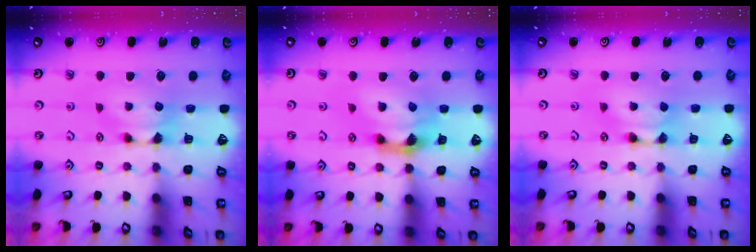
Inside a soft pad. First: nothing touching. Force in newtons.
{"total": 4.6, "press": 4.1, "slide": 1.9}
{"total": 1.5, "press": 1.5, "slide": 0.1}